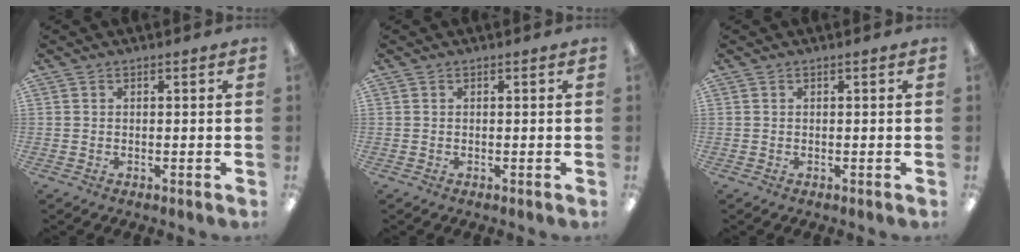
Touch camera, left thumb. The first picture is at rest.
{"total": 0.0}
{"total": 0.0}